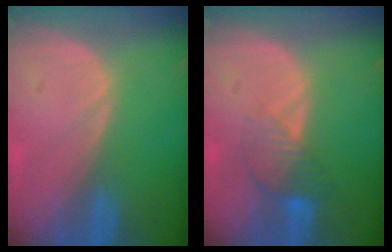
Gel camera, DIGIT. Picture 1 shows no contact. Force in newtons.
{"total": 4.4, "press": 3.8, "slide": 2.2}